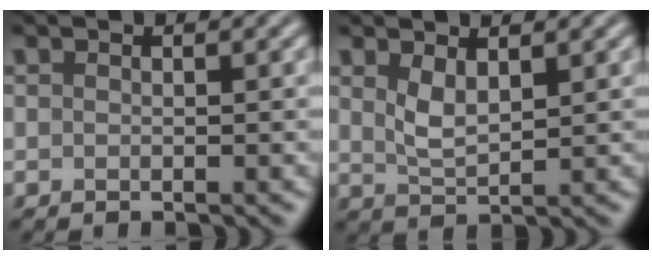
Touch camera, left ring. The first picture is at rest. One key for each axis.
{"total": 2.3, "fx": 1.2, "fy": 0.9, "fz": 1.7, "tx": -0.042, "ty": -0.005, "tz": 0.028}